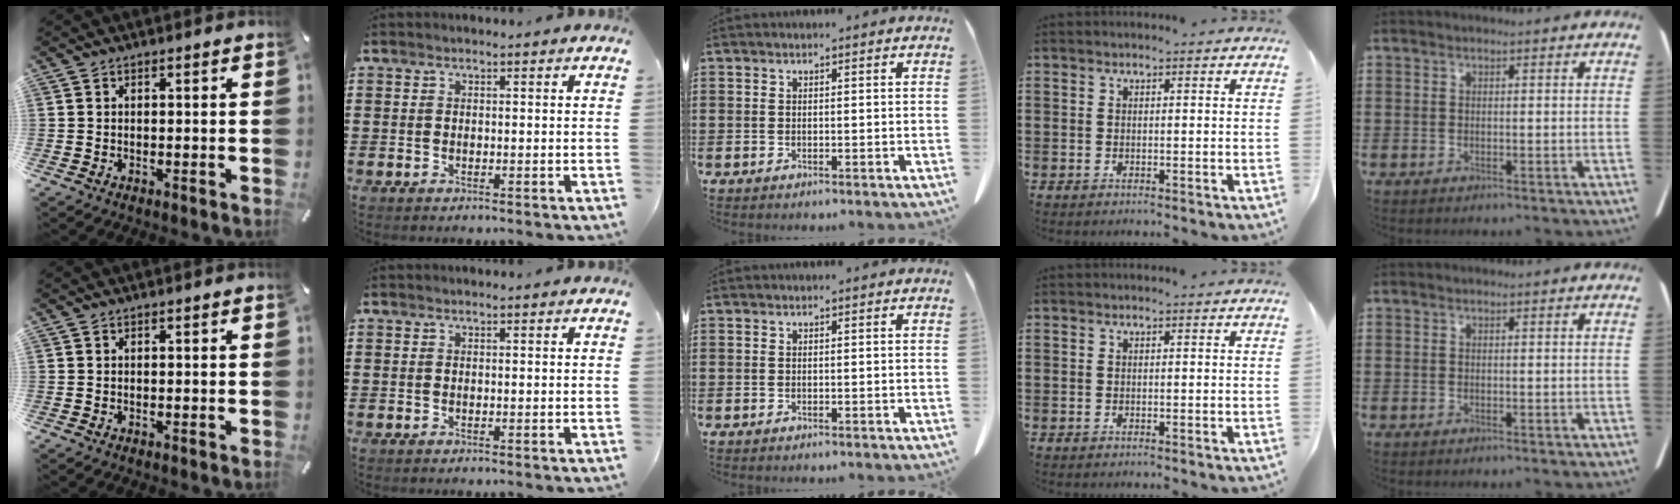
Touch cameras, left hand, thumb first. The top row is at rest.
{}